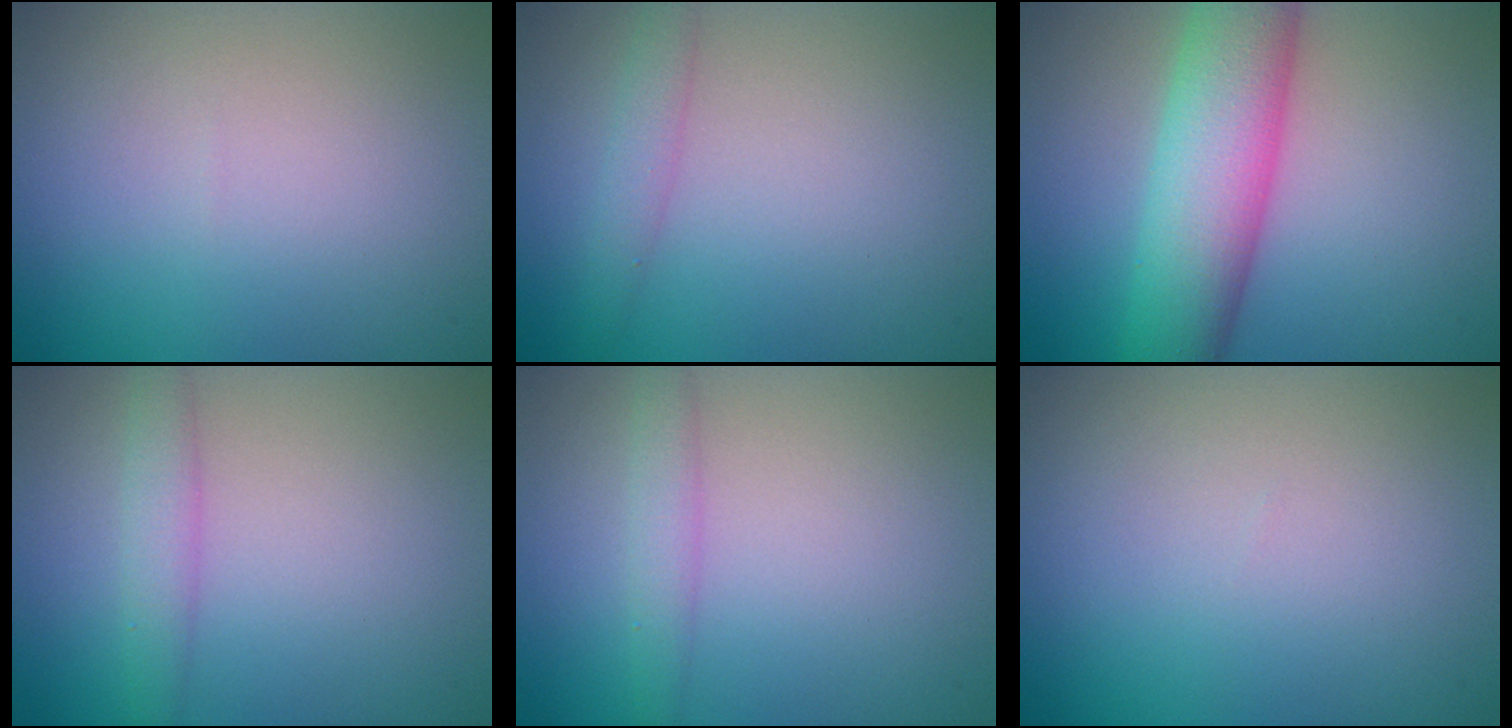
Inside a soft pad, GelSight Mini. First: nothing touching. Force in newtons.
{"total": 1.7, "press": 1.7, "slide": 0.0}
{"total": 8.9, "press": 8.9, "slide": 0.2}
{"total": 2.2, "press": 2.2, "slide": 0.1}
{"total": 1.9, "press": 1.9, "slide": 0.1}
{"total": 0.0}